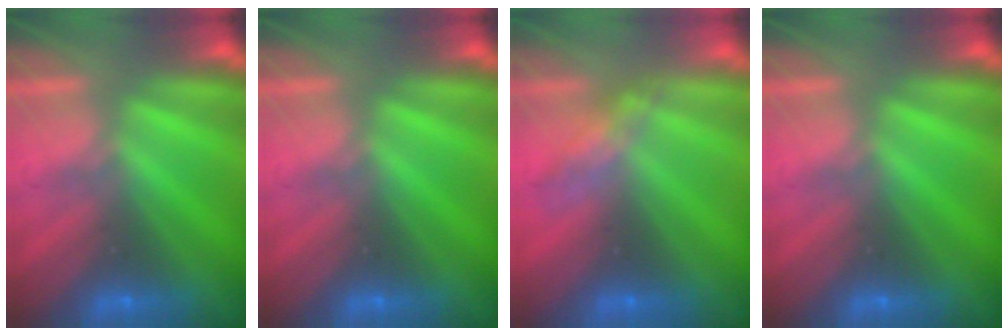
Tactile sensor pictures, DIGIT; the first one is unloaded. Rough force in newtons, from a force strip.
{"total": 0.0}
{"total": 2.7}
{"total": 0.0}